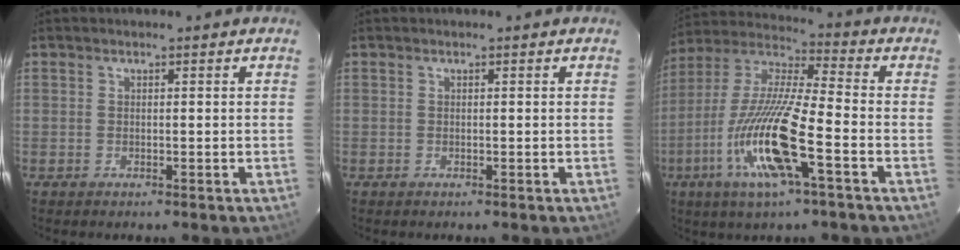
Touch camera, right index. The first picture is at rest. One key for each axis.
{"total": 0.0}
{"total": 16.7, "fx": -5.9, "fy": 1.7, "fz": 15.5, "tx": -0.323, "ty": -0.012, "tz": -0.113}